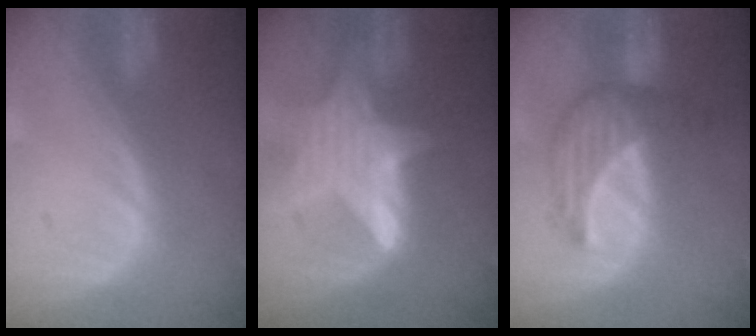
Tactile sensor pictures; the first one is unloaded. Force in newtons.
{"total": 8.1, "press": 8.0, "slide": 0.6}
{"total": 6.9, "press": 6.6, "slide": 2.0}